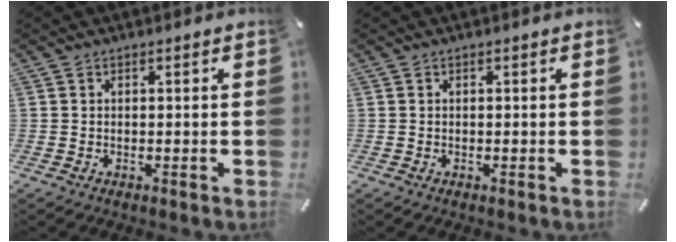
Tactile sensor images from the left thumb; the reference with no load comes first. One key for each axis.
{"total": 0.0}